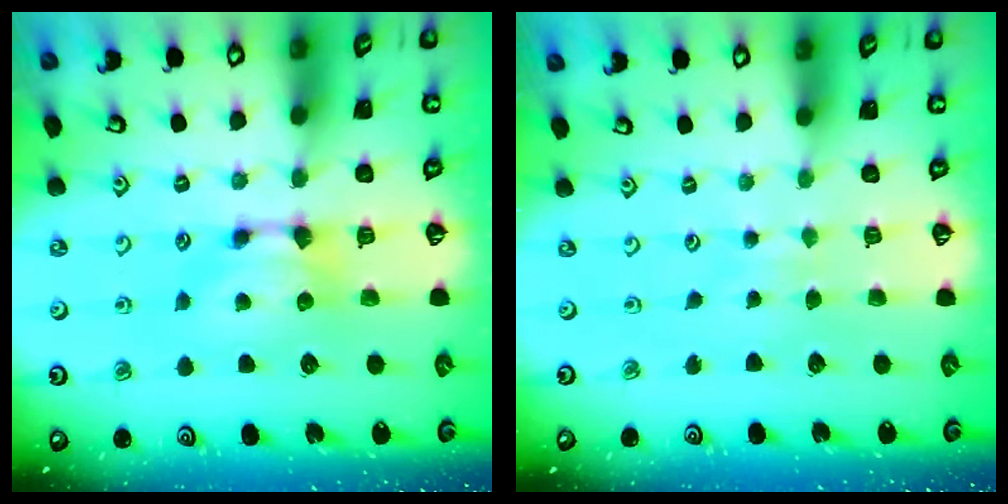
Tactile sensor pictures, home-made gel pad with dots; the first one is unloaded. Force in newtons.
{"total": 3.8, "press": 3.8, "slide": 0.4}